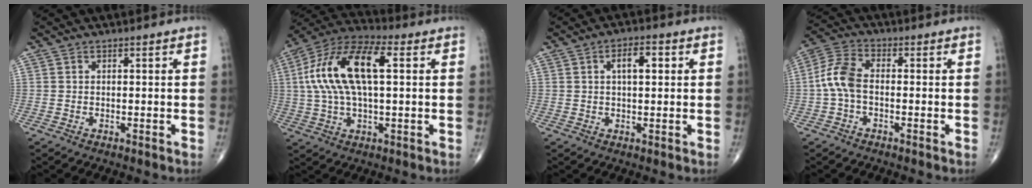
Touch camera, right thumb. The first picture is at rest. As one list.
[{"total": 17.7, "force": [3.1, 7.7, 15.6], "torque": [-0.312, 0.032, 0.050]}, {"total": 4.9, "force": [1.3, 2.1, 4.2], "torque": [-0.059, 0.007, 0.019]}, {"total": 7.0, "force": [-0.9, 3.8, 5.8], "torque": [-0.129, 0.022, -0.027]}]